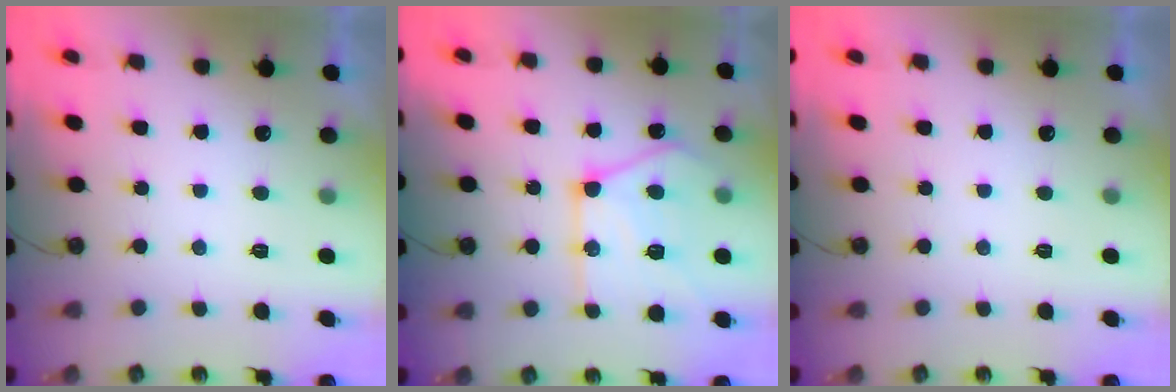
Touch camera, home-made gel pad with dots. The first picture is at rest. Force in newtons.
{"total": 18.3, "press": 18.2, "slide": 1.8}
{"total": 0.0}